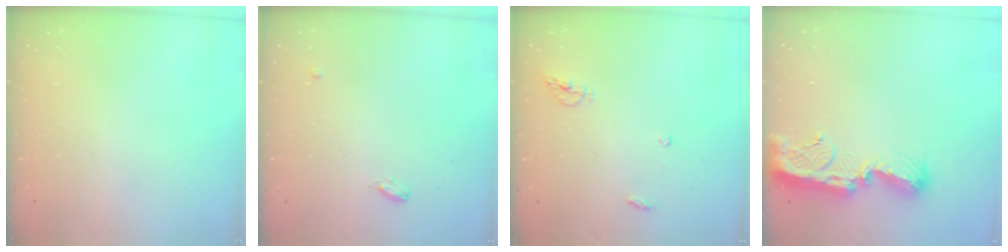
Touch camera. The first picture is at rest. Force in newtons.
{"total": 7.9, "press": 4.2, "slide": 6.7}
{"total": 4.7, "press": 4.7, "slide": 0.2}
{"total": 11.2, "press": 11.2, "slide": 1.0}